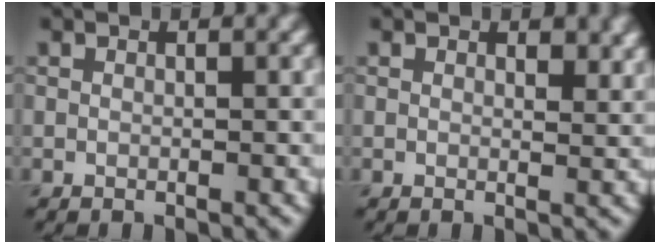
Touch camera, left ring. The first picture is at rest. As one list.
[{"total": 1.6, "force": [1.0, 0.7, 1.0], "torque": [-0.010, -0.005, 0.018]}]